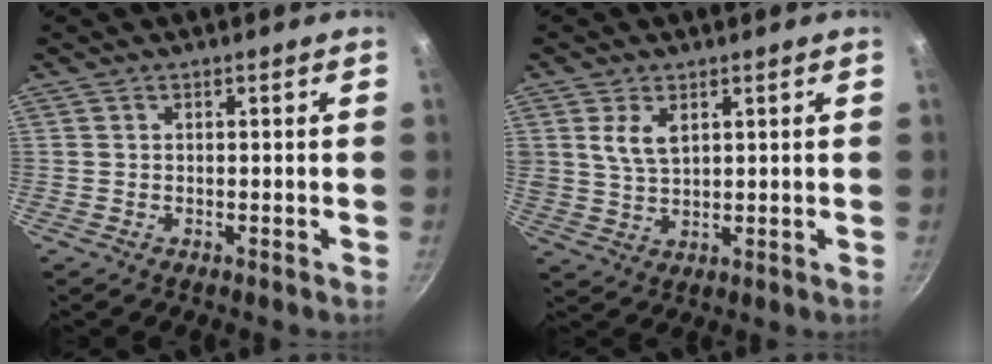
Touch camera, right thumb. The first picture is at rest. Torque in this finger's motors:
{"motor_torque": [2.32, 2.69, 1.10, -0.79, 0.77]}